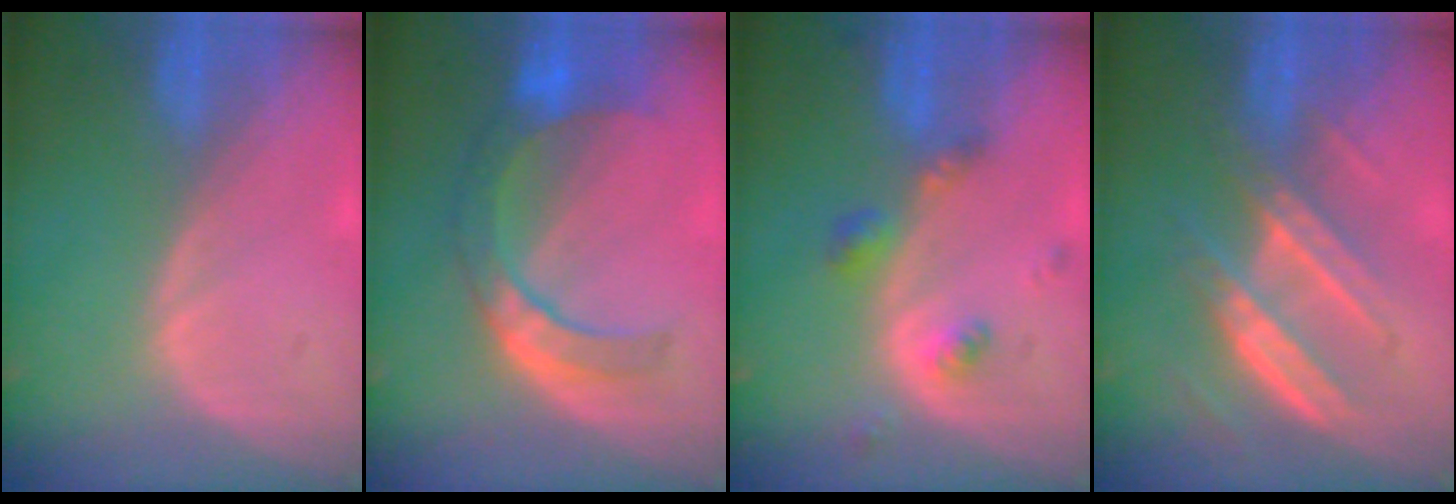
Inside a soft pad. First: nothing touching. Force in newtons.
{"total": 7.5, "press": 7.3, "slide": 1.8}
{"total": 4.5, "press": 4.2, "slide": 1.8}
{"total": 7.8, "press": 7.0, "slide": 3.4}